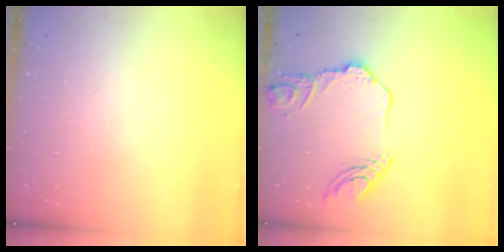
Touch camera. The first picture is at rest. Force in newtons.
{"total": 13.7, "press": 13.7, "slide": 1.2}